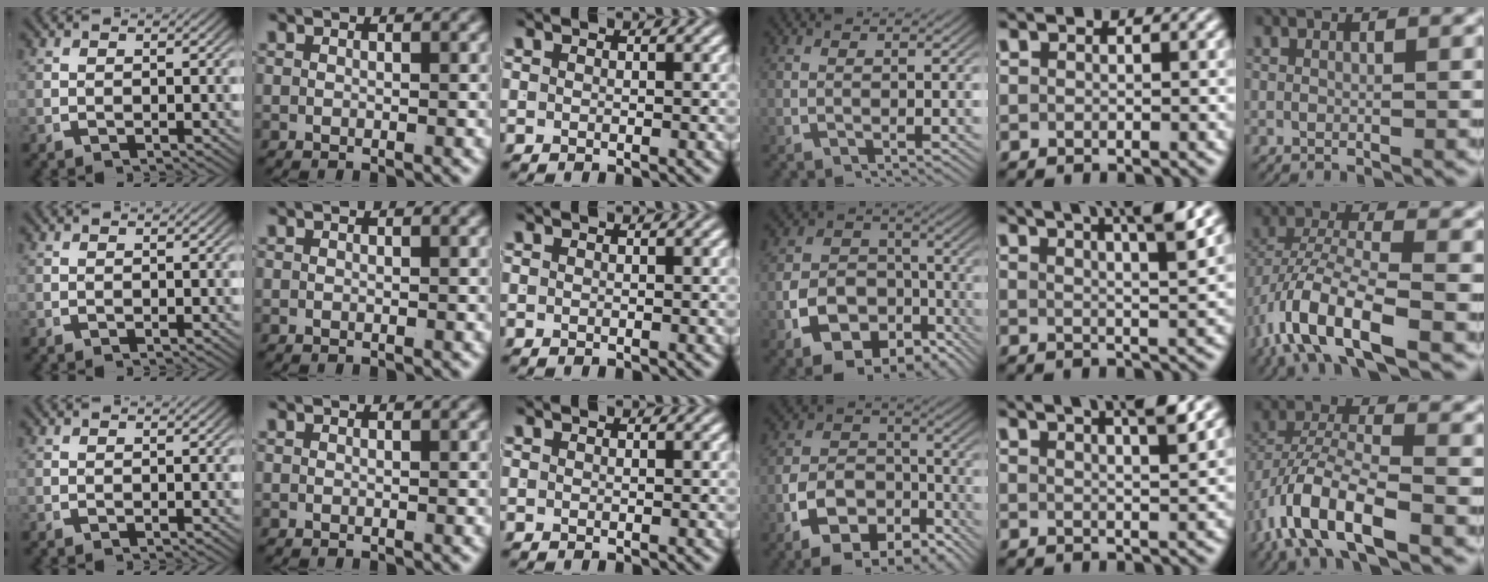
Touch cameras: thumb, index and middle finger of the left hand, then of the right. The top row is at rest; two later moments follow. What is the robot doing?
{"motion": "lift_and_place", "object": "jacket"}